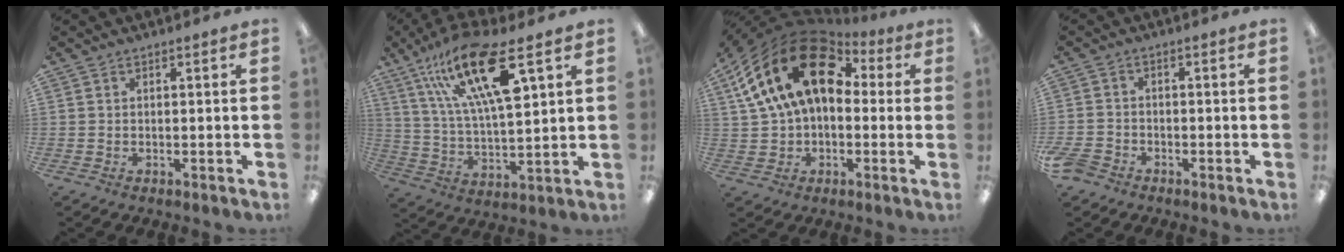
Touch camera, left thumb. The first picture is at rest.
{"total": 19.7, "force": [11.0, 5.4, 15.4], "torque": [-0.284, -0.044, 0.178]}
{"total": 20.0, "force": [6.7, 13.0, 13.7], "torque": [-0.277, -0.020, 0.113]}
{"total": 3.6, "force": [-2.8, 2.0, 1.3], "torque": [-0.038, 0.007, -0.055]}